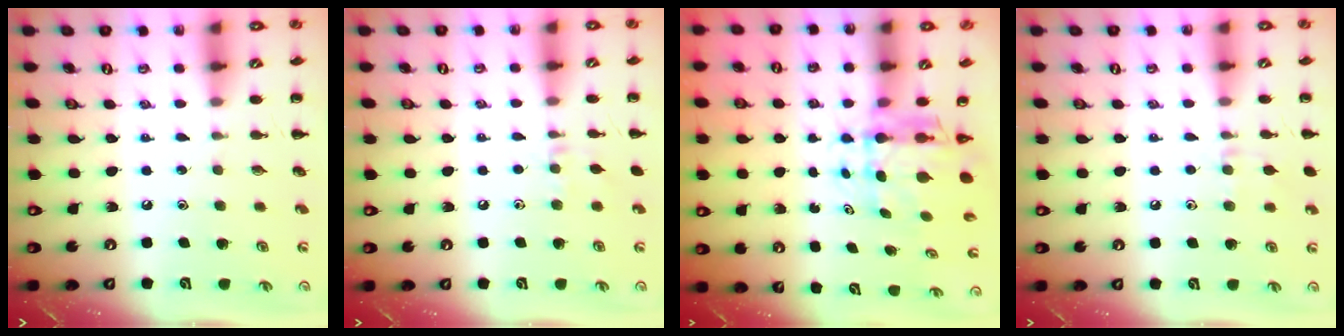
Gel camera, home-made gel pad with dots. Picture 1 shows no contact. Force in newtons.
{"total": 6.3, "press": 6.0, "slide": 1.8}
{"total": 6.3, "press": 6.2, "slide": 1.5}
{"total": 6.5, "press": 6.2, "slide": 2.2}